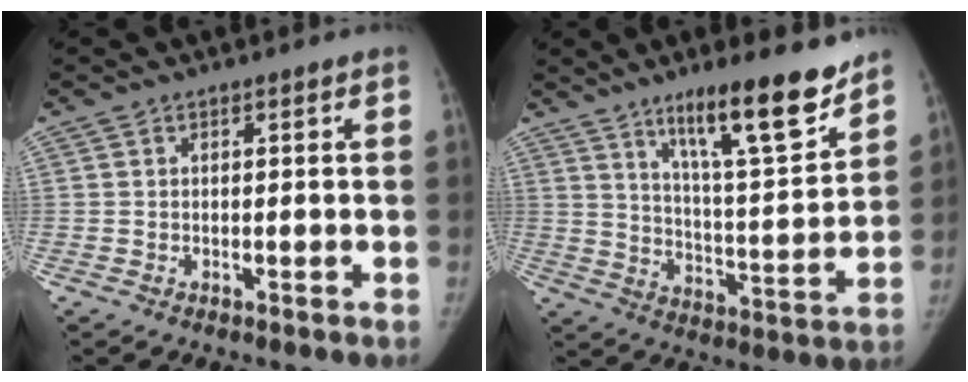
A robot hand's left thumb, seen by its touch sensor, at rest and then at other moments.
{"total": 17.6, "force": [12.1, 3.3, 12.3], "torque": [-0.164, -0.081, 0.201]}